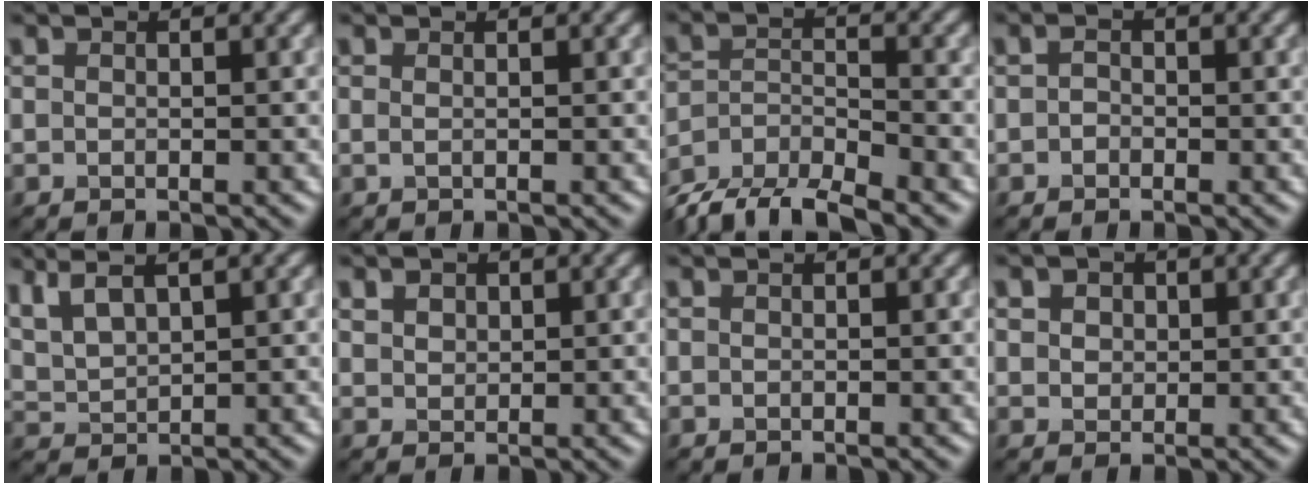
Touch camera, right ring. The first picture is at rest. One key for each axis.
{"total": 0.5, "fx": 0.2, "fy": 0.2, "fz": 0.5, "tx": -0.009, "ty": -0.001, "tz": 0.000}
{"total": 7.5, "fx": -6.5, "fy": 2.2, "fz": 2.9, "tx": -0.053, "ty": -0.012, "tz": -0.120}
{"total": 0.8, "fx": -0.3, "fy": 0.7, "fz": 0.4, "tx": -0.006, "ty": -0.002, "tz": -0.008}
{"total": 5.5, "fx": 3.4, "fy": 2.3, "fz": 3.7, "tx": -0.089, "ty": 0.021, "tz": 0.065}
{"total": 2.0, "fx": 1.2, "fy": 1.4, "fz": 0.8, "tx": -0.018, "ty": 0.003, "tz": 0.024}
{"total": 0.0}
{"total": 3.8, "fx": 1.9, "fy": 2.7, "fz": 1.8, "tx": -0.041, "ty": 0.014, "tz": 0.024}